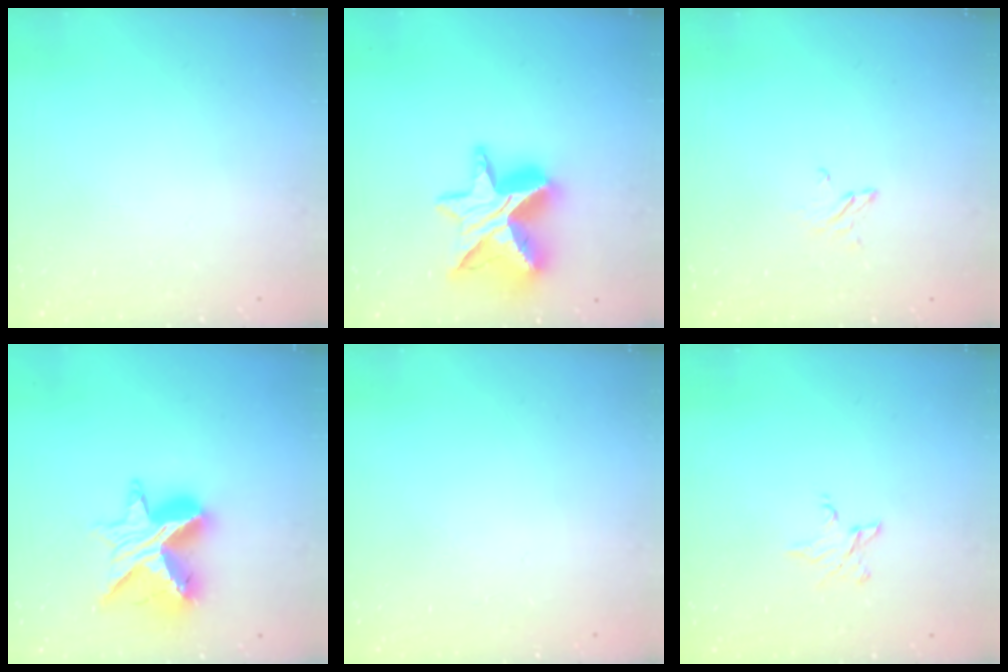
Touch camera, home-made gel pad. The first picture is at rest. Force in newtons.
{"total": 16.2, "press": 16.2, "slide": 1.0}
{"total": 2.5, "press": 2.4, "slide": 0.2}
{"total": 13.1, "press": 13.1, "slide": 1.0}
{"total": 0.0}
{"total": 3.8, "press": 3.8, "slide": 0.5}